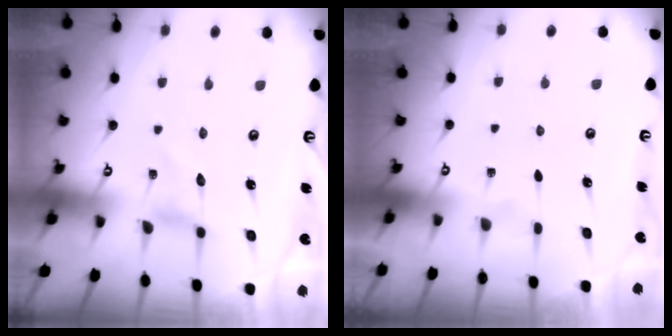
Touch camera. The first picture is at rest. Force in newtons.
{"total": 0.0}